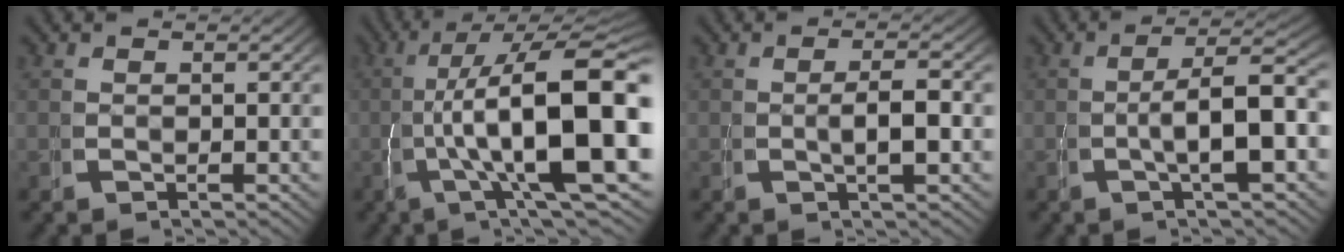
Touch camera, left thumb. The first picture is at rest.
{"total": 16.8, "force": [-0.5, 7.0, 15.2], "torque": [-0.238, -0.021, 0.007]}
{"total": 2.6, "force": [-0.1, 0.7, 2.5], "torque": [-0.040, 0.001, -0.001]}
{"total": 6.5, "force": [-0.6, 2.3, 6.1], "torque": [-0.086, 0.003, -0.011]}